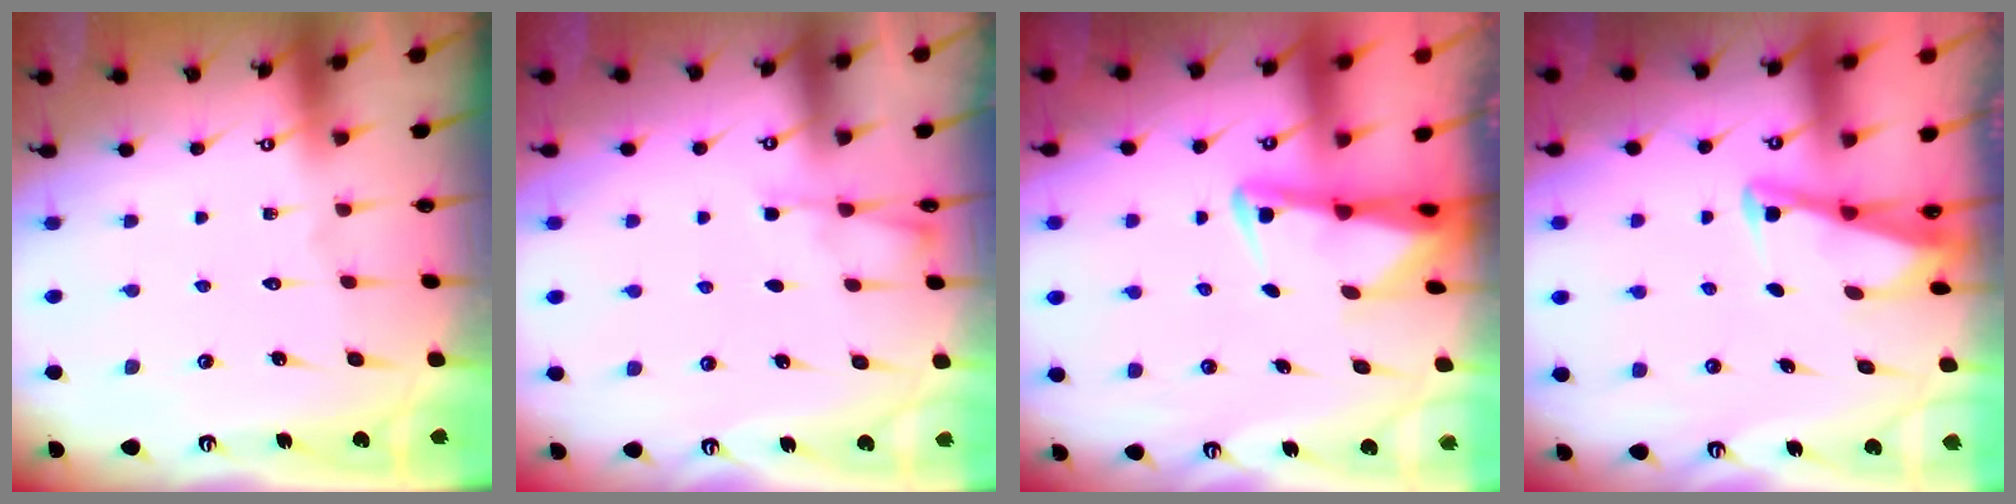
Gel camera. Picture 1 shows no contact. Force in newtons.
{"total": 2.3, "press": 2.3, "slide": 0.3}
{"total": 2.7, "press": 2.6, "slide": 0.6}
{"total": 2.7, "press": 2.7, "slide": 0.3}